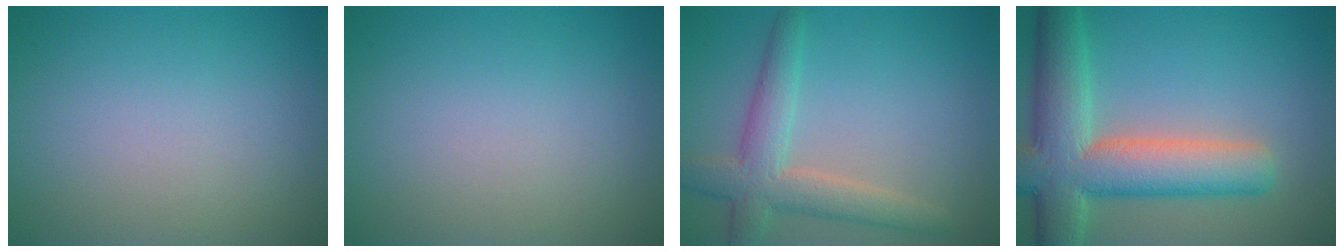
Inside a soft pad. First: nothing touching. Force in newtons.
{"total": 0.0}
{"total": 4.7, "press": 4.7, "slide": 0.4}
{"total": 10.1, "press": 10.1, "slide": 0.7}